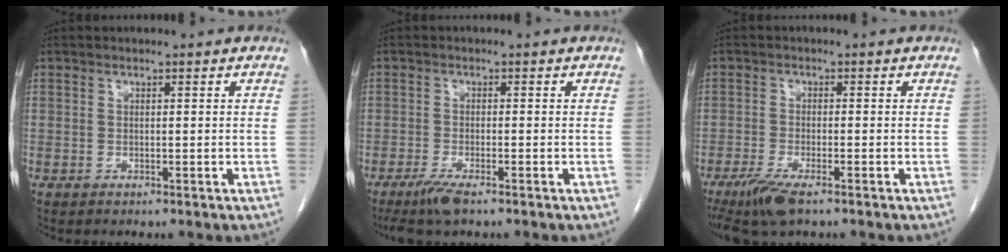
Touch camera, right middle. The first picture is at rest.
{"total": 3.9, "force": [-2.8, 0.5, 2.7], "torque": [-0.057, -0.010, -0.053]}
{"total": 5.8, "force": [-4.0, 1.0, 4.1], "torque": [-0.080, -0.015, -0.070]}